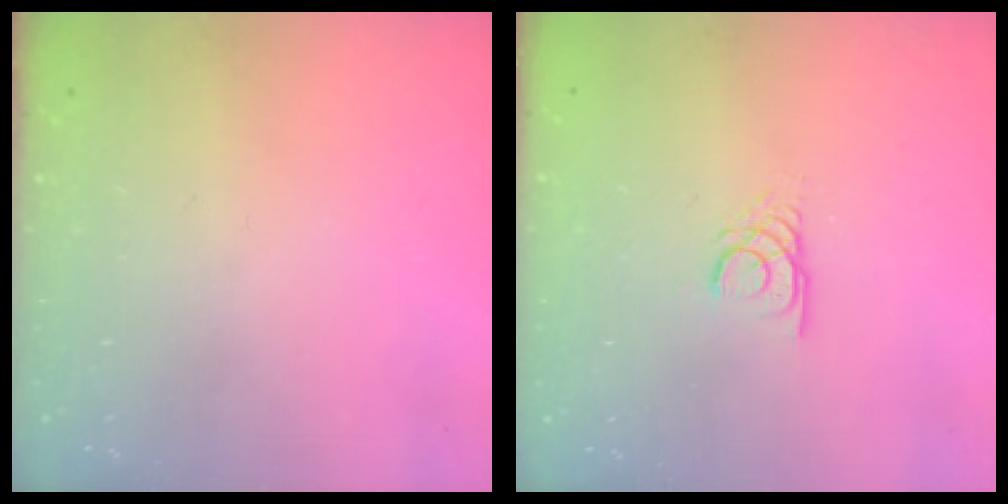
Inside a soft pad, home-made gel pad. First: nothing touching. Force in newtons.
{"total": 2.7, "press": 2.7, "slide": 0.1}